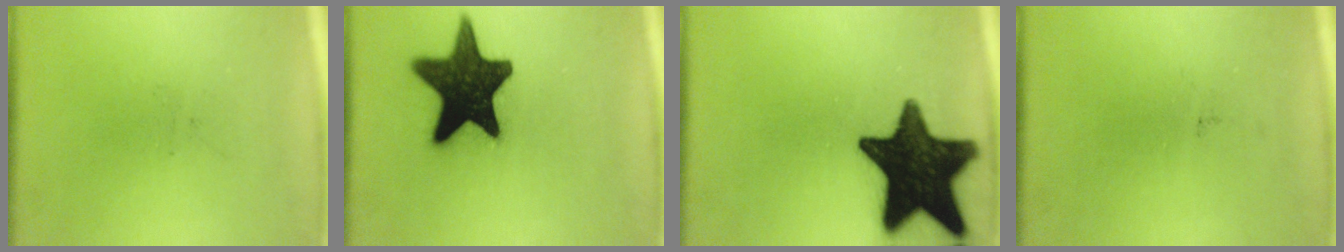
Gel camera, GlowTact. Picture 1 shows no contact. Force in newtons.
{"total": 18.0}
{"total": 19.0}
{"total": 0.0}